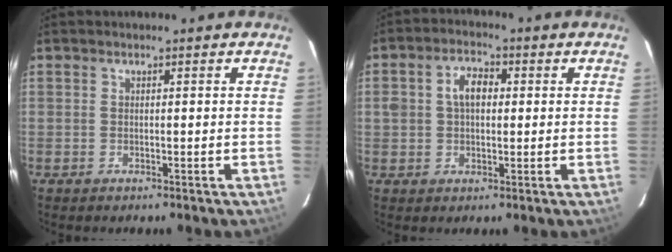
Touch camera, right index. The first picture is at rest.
{"total": 5.5, "force": [0.8, 3.8, 3.9], "torque": [-0.069, 0.017, 0.015]}